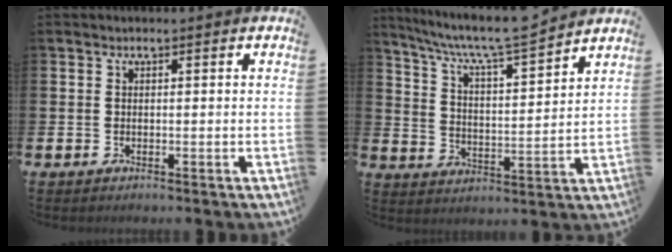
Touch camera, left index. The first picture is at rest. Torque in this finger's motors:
{"motor_torque": [0.44, -0.51, 0.50, 0.17]}